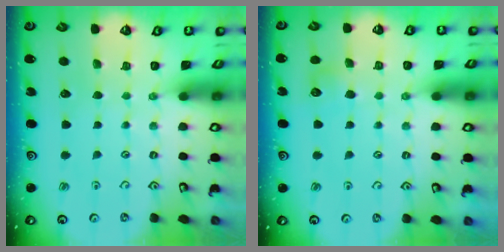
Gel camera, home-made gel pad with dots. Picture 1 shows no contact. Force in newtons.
{"total": 7.0, "press": 7.0, "slide": 0.7}